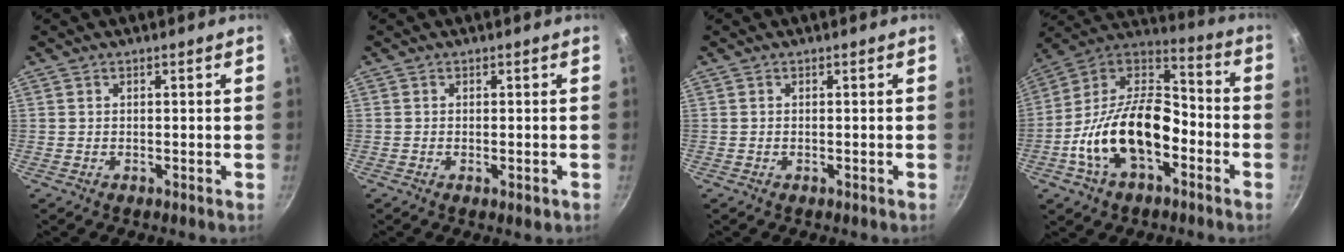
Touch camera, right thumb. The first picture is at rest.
{"total": 1.8, "force": [-0.7, 0.6, 1.6], "torque": [-0.028, -0.002, -0.011]}
{"total": 0.0}
{"total": 21.3, "force": [-6.5, 12.3, 16.1], "torque": [-0.269, 0.061, -0.132]}